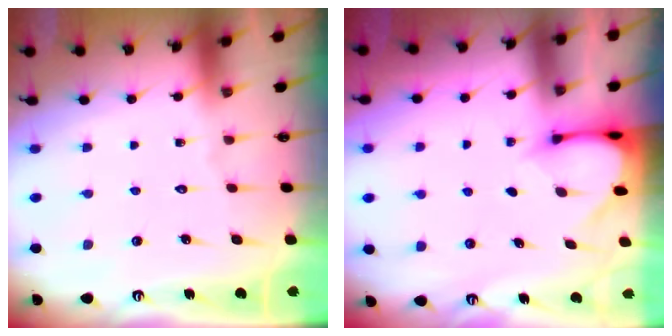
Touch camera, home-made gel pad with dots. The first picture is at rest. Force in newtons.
{"total": 2.9, "press": 2.9, "slide": 0.2}